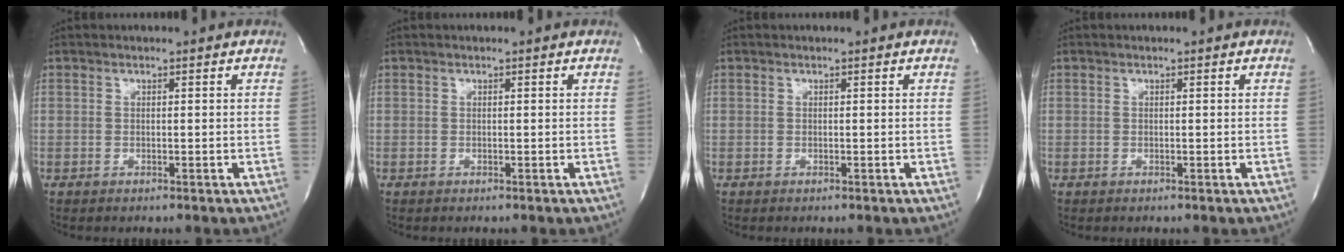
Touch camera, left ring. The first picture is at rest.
{"total": 0.0}
{"total": 0.0}
{"total": 0.0}